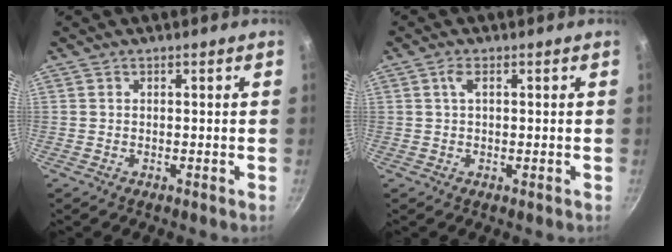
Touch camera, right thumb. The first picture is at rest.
{"total": 2.2, "force": [0.5, 0.8, 1.9], "torque": [-0.038, 0.004, 0.008]}